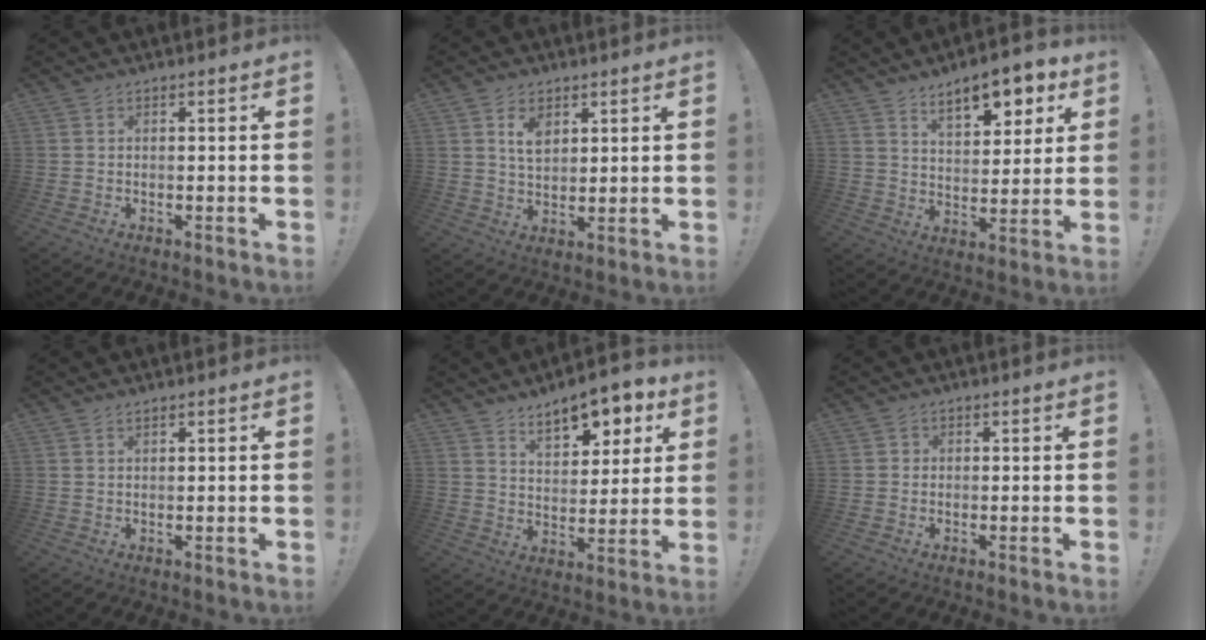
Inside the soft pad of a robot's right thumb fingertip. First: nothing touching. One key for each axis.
{"total": 6.8, "fx": 3.5, "fy": 4.8, "fz": 3.4, "tx": -0.053, "ty": -0.017, "tz": 0.064}
{"total": 12.1, "fx": 7.7, "fy": 5.0, "fz": 7.8, "tx": -0.106, "ty": -0.046, "tz": 0.130}
{"total": 0.9, "fx": 0.8, "fy": 0.3, "fz": 0.4, "tx": -0.008, "ty": 0.000, "tz": 0.015}
{"total": 11.9, "fx": 8.0, "fy": 5.7, "fz": 6.8, "tx": -0.099, "ty": -0.047, "tz": 0.142}
{"total": 0.9, "fx": 0.0, "fy": 0.8, "fz": 0.3, "tx": -0.009, "ty": 0.004, "tz": 0.000}